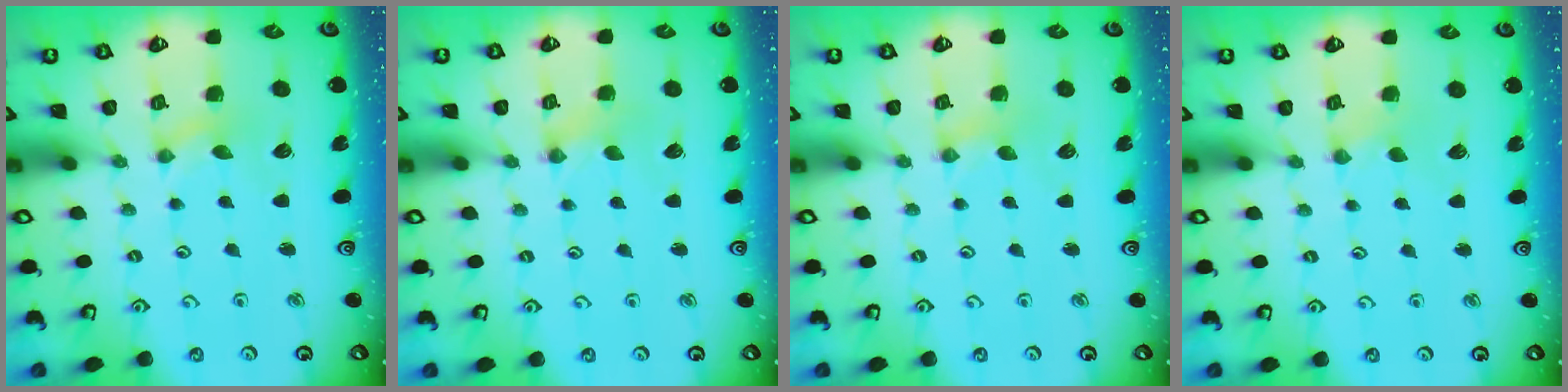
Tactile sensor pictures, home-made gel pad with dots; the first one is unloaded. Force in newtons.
{"total": 0.0}
{"total": 0.0}
{"total": 0.0}